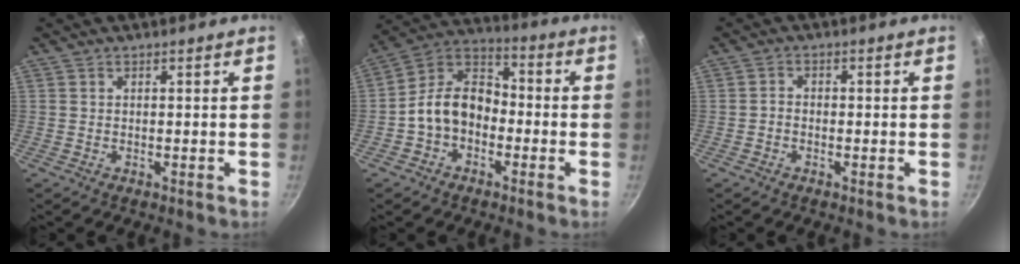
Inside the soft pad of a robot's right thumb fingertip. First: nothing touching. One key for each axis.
{"total": 11.4, "fx": -2.8, "fy": 8.3, "fz": 7.3, "tx": -0.095, "ty": 0.050, "tz": -0.072}
{"total": 1.1, "fx": -0.4, "fy": 0.8, "fz": 0.6, "tx": -0.012, "ty": 0.005, "tz": -0.009}